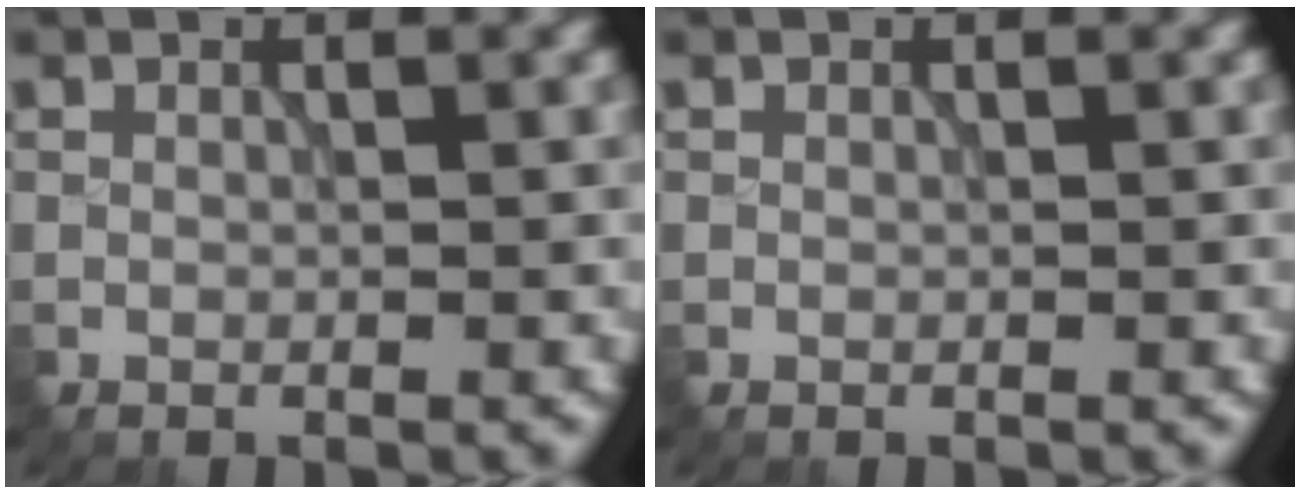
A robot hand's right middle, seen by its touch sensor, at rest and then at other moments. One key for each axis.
{"total": 0.0}